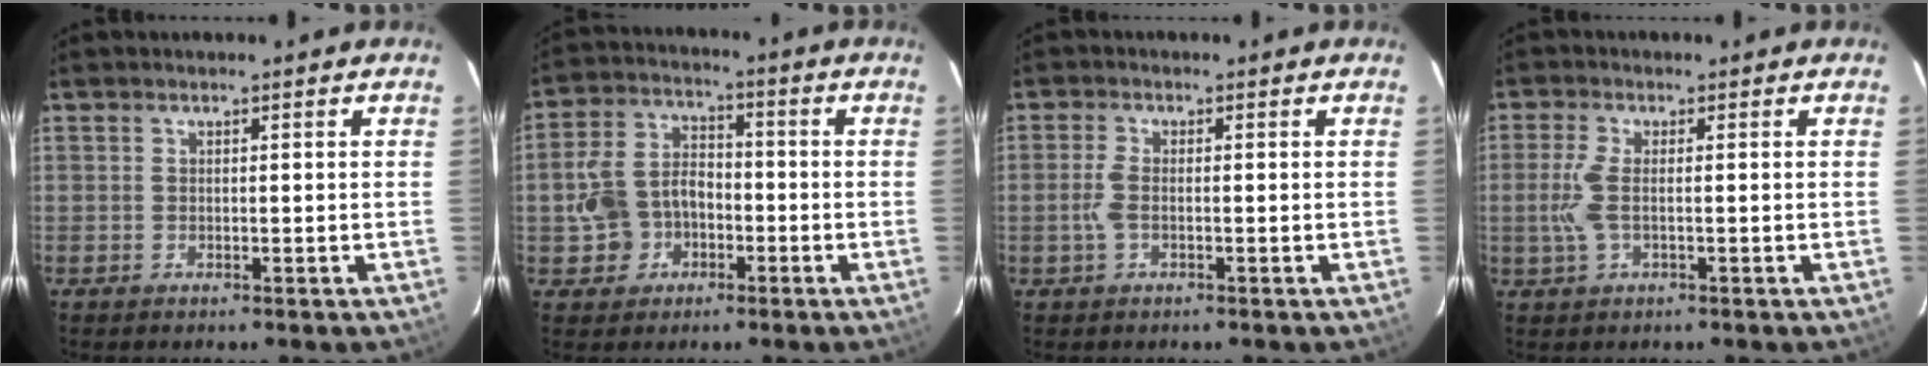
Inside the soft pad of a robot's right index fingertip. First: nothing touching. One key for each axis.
{"total": 9.3, "fx": -3.1, "fy": 7.6, "fz": 4.4, "tx": -0.114, "ty": 0.028, "tz": -0.045}
{"total": 2.8, "fx": -0.6, "fy": 1.0, "fz": 2.6, "tx": -0.062, "ty": 0.001, "tz": -0.014}
{"total": 4.6, "fx": -0.5, "fy": 1.3, "fz": 4.4, "tx": -0.102, "ty": 0.000, "tz": -0.010}